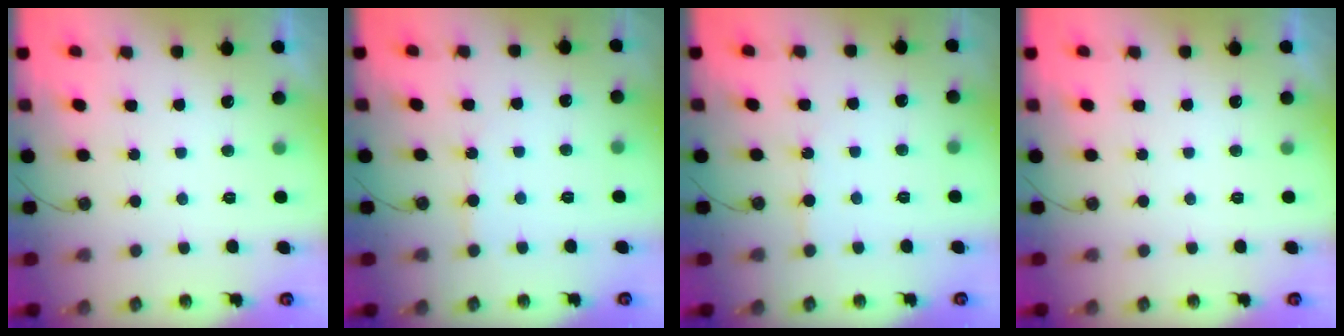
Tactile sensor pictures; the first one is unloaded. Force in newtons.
{"total": 4.9, "press": 4.8, "slide": 0.4}
{"total": 4.9, "press": 4.8, "slide": 0.4}
{"total": 0.0}